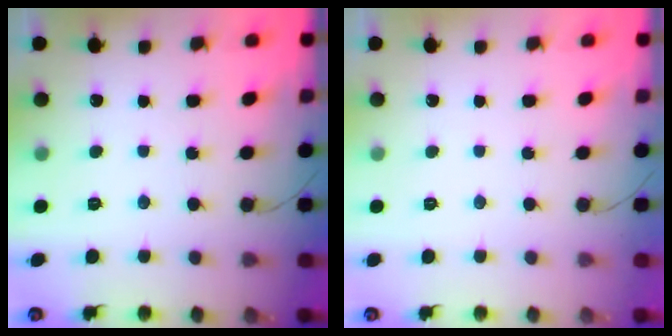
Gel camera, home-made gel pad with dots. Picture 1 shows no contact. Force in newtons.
{"total": 0.0}